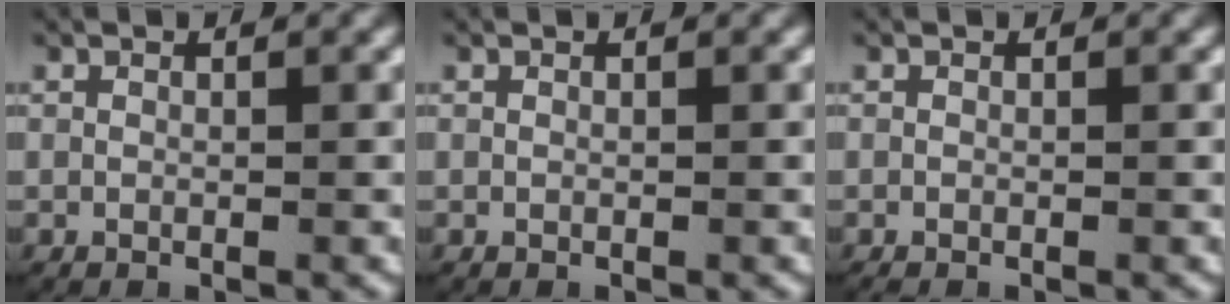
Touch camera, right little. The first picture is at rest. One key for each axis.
{"total": 0.0}
{"total": 0.7, "fx": -0.6, "fy": 0.3, "fz": 0.2, "tx": -0.007, "ty": -0.004, "tz": -0.007}